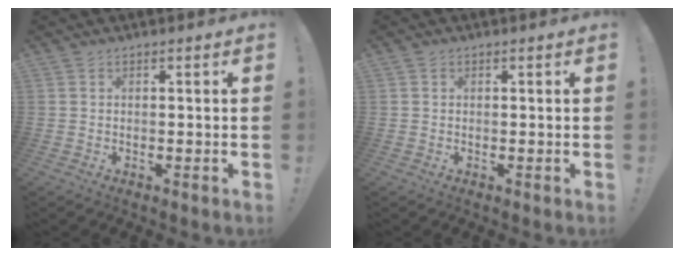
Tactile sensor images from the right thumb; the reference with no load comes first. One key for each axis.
{"total": 0.6, "fx": 0.3, "fy": 0.5, "fz": -0.1, "tx": 0.011, "ty": -0.001, "tz": 0.003}